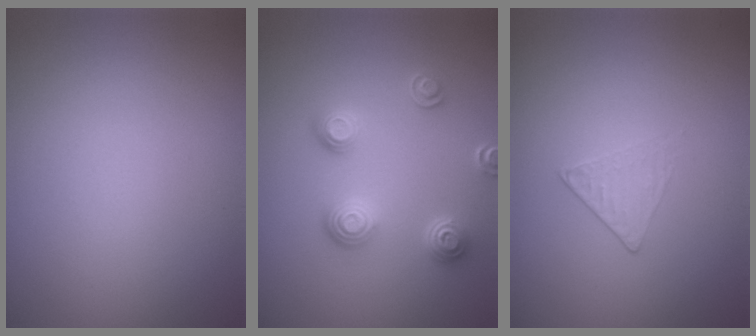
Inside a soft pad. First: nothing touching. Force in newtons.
{"total": 3.4, "press": 2.8, "slide": 1.9}
{"total": 1.1, "press": 0.5, "slide": 1.0}